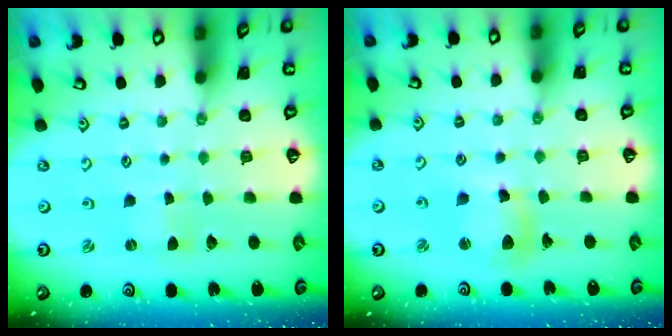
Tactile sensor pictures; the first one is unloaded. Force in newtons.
{"total": 10.9, "press": 10.8, "slide": 1.2}